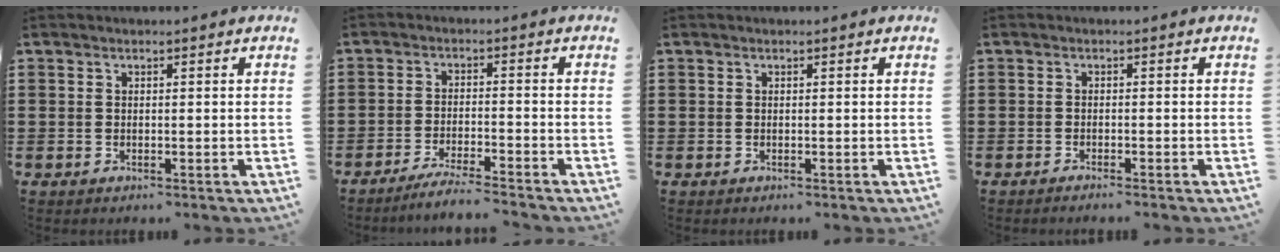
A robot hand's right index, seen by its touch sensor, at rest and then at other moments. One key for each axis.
{"total": 3.8, "fx": -3.6, "fy": -0.4, "fz": 1.1, "tx": -0.028, "ty": -0.007, "tz": -0.074}
{"total": 0.0}
{"total": 0.9, "fx": -0.9, "fy": -0.2, "fz": 0.2, "tx": -0.004, "ty": -0.001, "tz": -0.017}